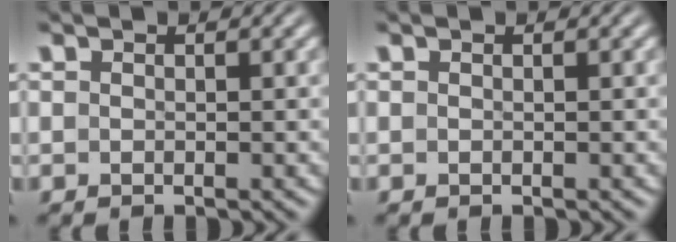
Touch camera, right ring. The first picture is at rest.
{"total": 0.0}